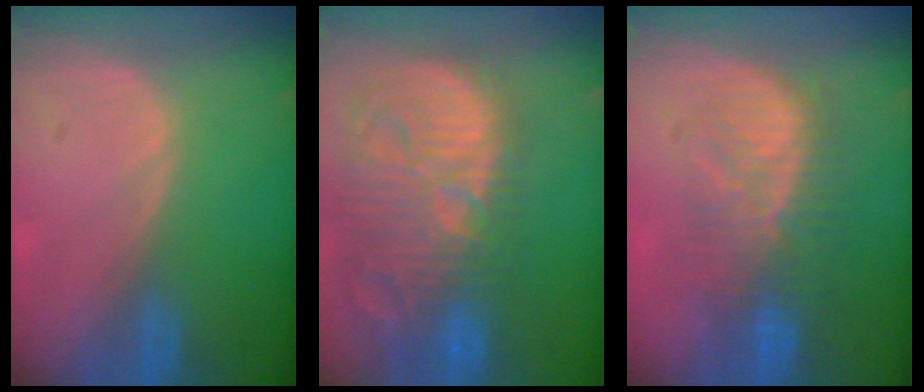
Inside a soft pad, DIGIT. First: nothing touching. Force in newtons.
{"total": 15.2, "press": 13.2, "slide": 7.4}
{"total": 8.9, "press": 8.5, "slide": 2.4}